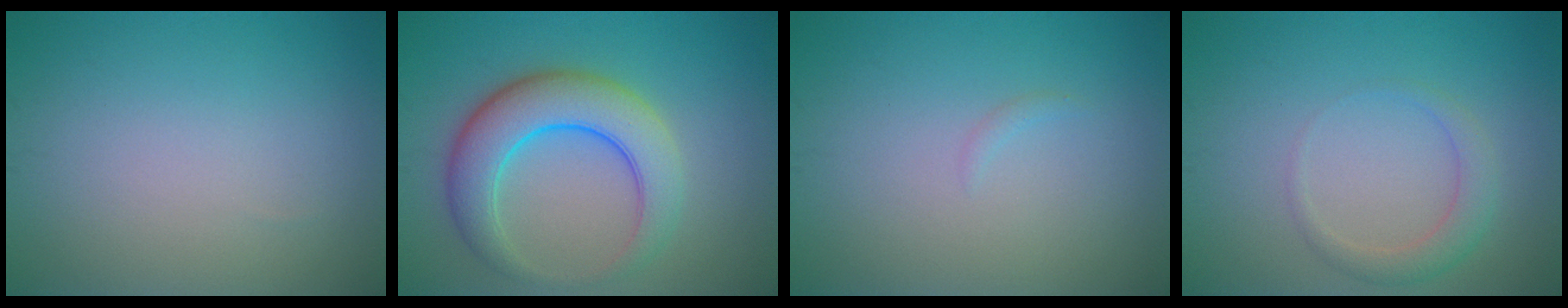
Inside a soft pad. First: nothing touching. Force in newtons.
{"total": 6.9, "press": 6.9, "slide": 0.2}
{"total": 0.5, "press": 0.5, "slide": 0.1}
{"total": 2.1, "press": 2.1, "slide": 0.1}